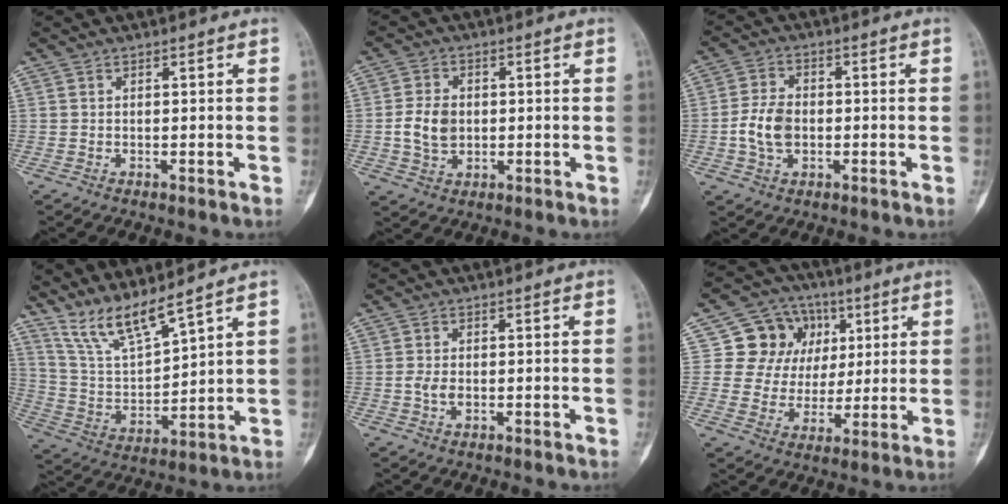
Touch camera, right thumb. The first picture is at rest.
{"total": 6.6, "force": [-0.3, 5.0, 4.4], "torque": [-0.073, 0.003, -0.004]}
{"total": 7.1, "force": [-1.1, 5.0, 5.0], "torque": [-0.092, 0.012, -0.024]}
{"total": 10.2, "force": [8.7, 1.1, 5.2], "torque": [-0.104, -0.055, 0.187]}
{"total": 2.4, "force": [-0.6, 1.5, 1.8], "torque": [-0.033, 0.003, -0.012]}
{"total": 13.2, "force": [3.9, 11.7, 4.7], "torque": [-0.026, 0.005, 0.068]}